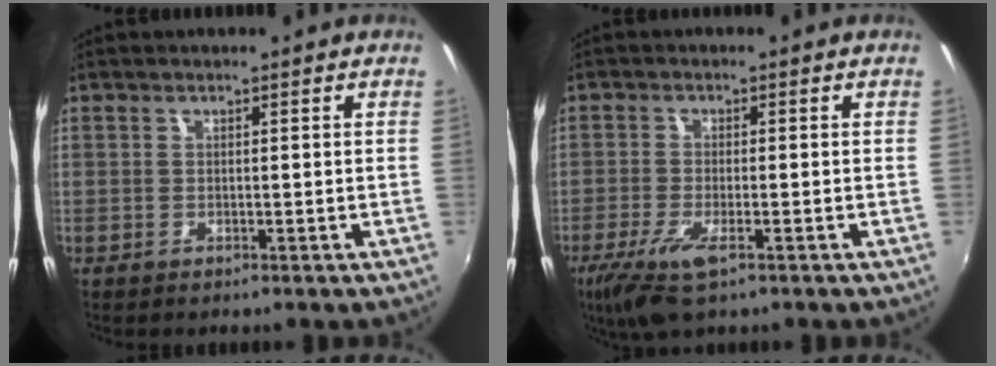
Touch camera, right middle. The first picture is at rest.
{"total": 7.2, "force": [-4.1, 1.8, 5.6], "torque": [-0.131, -0.026, -0.077]}